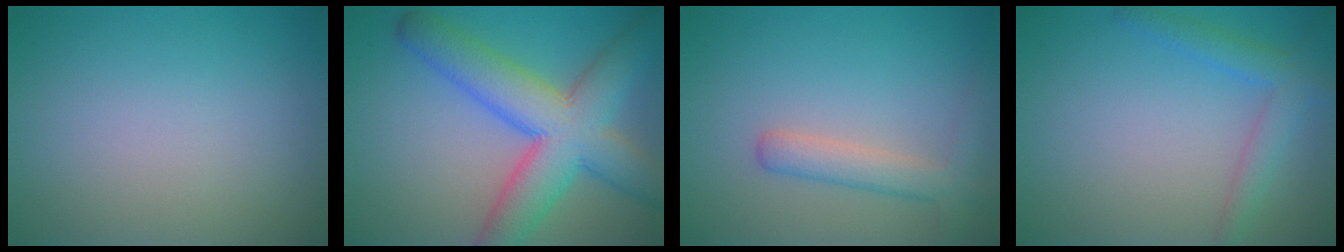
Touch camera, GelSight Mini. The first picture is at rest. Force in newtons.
{"total": 9.0, "press": 9.0, "slide": 0.3}
{"total": 2.8, "press": 2.8, "slide": 0.1}
{"total": 2.9, "press": 2.9, "slide": 0.1}